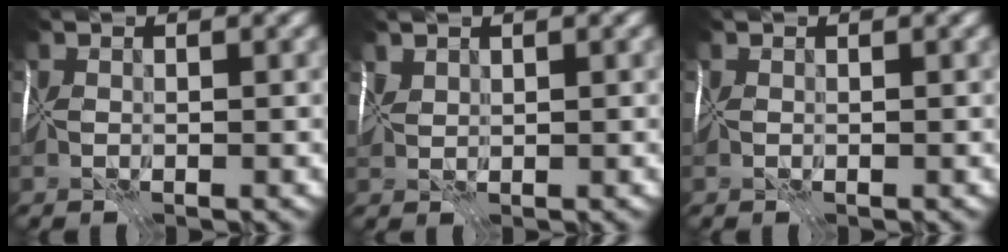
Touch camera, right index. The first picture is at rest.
{"total": 1.3, "force": [1.0, 0.7, 0.4], "torque": [-0.013, 0.004, 0.023]}
{"total": 0.0}